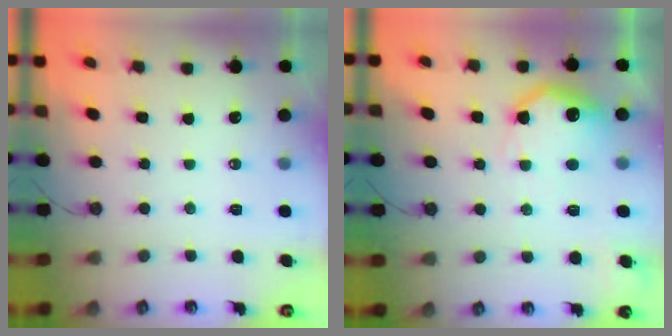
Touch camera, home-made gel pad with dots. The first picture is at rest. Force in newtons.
{"total": 15.2, "press": 15.1, "slide": 1.1}